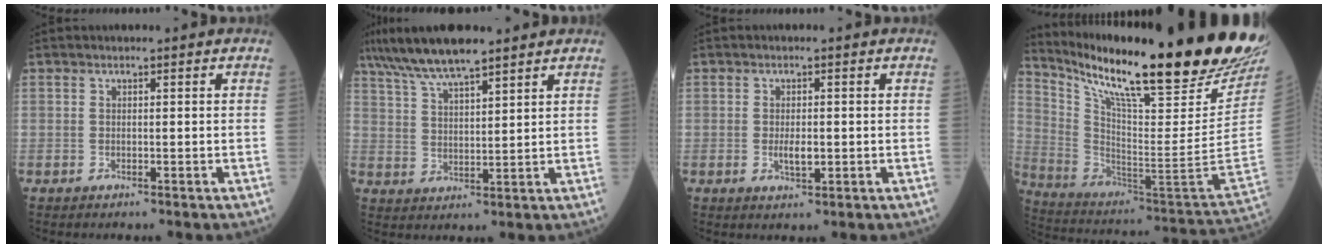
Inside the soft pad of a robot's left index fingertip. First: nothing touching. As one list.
[{"total": 9.1, "force": [7.4, 0.9, 5.2], "torque": [-0.105, 0.024, 0.139]}, {"total": 2.6, "force": [-0.3, 1.0, 2.4], "torque": [-0.050, -0.002, -0.002]}, {"total": 32.0, "force": [25.2, 1.4, 19.7], "torque": [-0.342, -0.085, 0.374]}]